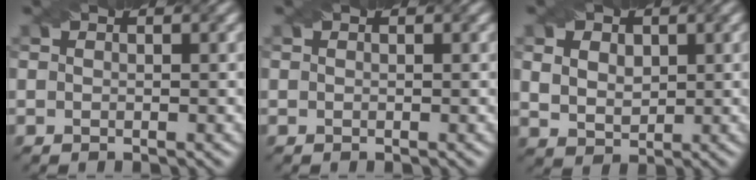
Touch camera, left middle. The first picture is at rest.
{"total": 0.0}
{"total": 4.2, "force": [1.6, 3.0, 2.4], "torque": [-0.058, 0.015, 0.024]}